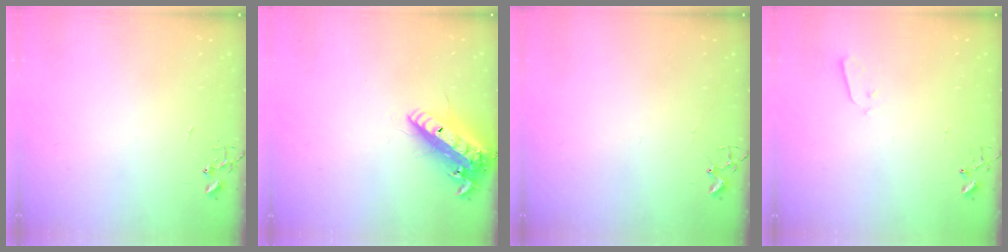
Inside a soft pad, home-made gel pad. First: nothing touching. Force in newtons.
{"total": 17.1, "press": 16.8, "slide": 3.3}
{"total": 1.7, "press": 1.6, "slide": 0.2}
{"total": 2.8, "press": 2.7, "slide": 0.4}